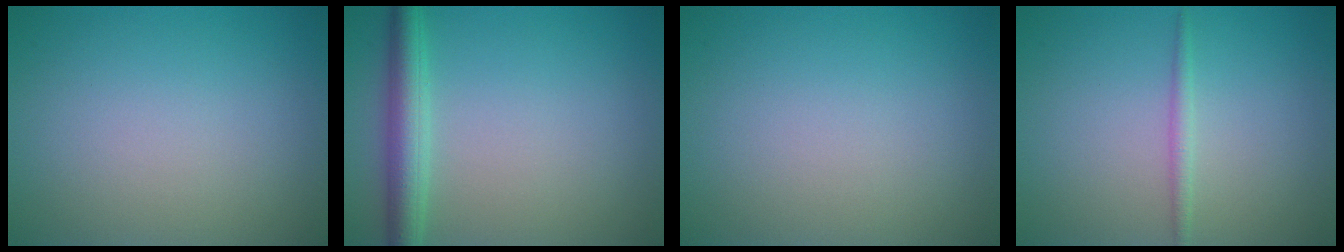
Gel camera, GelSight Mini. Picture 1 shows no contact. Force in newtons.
{"total": 3.6, "press": 3.6, "slide": 0.1}
{"total": 0.0}
{"total": 1.2, "press": 1.2, "slide": 0.0}